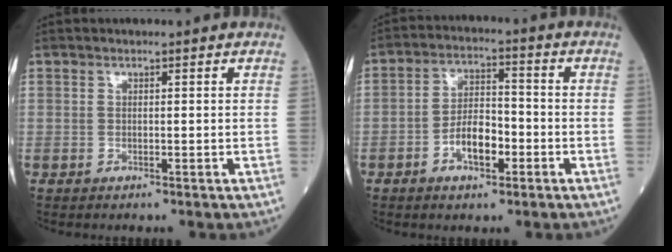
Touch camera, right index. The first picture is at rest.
{"total": 6.6, "force": [-2.7, 2.9, 5.4], "torque": [-0.103, 0.012, -0.048]}